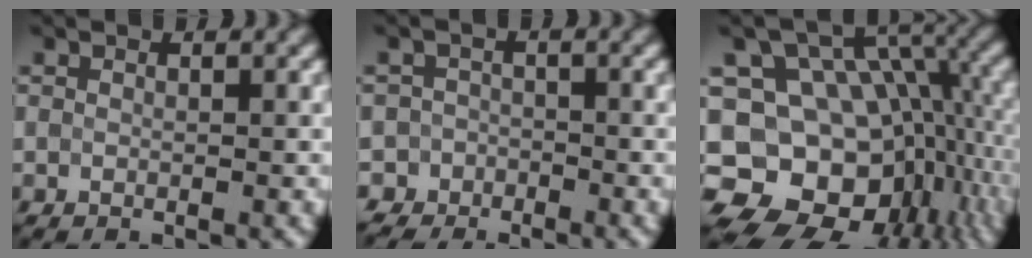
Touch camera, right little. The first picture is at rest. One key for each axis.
{"total": 3.4, "fx": -2.8, "fy": 1.4, "fz": -1.5, "tx": 0.043, "ty": 0.004, "tz": -0.043}
{"total": 14.1, "fx": -4.9, "fy": 10.9, "fz": 7.6, "tx": -0.115, "ty": -0.005, "tz": -0.066}